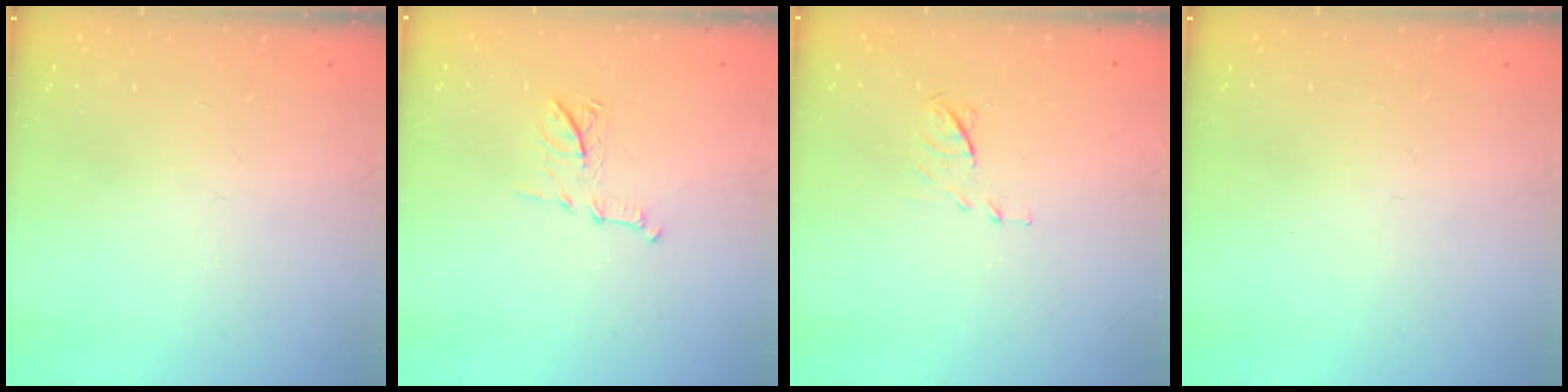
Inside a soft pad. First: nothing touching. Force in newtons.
{"total": 8.6, "press": 8.5, "slide": 1.1}
{"total": 6.9, "press": 6.9, "slide": 0.7}
{"total": 0.0}